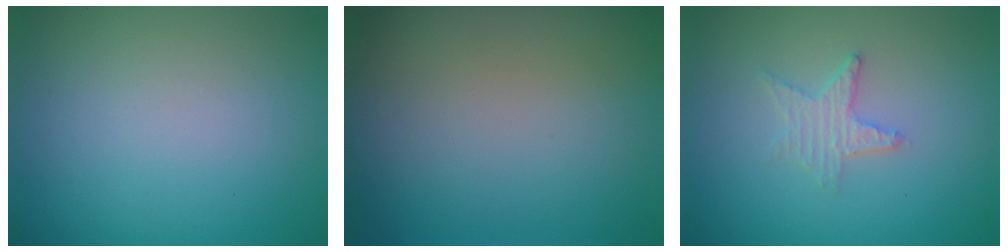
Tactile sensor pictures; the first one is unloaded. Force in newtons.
{"total": 0.0}
{"total": 2.1, "press": 2.0, "slide": 0.4}